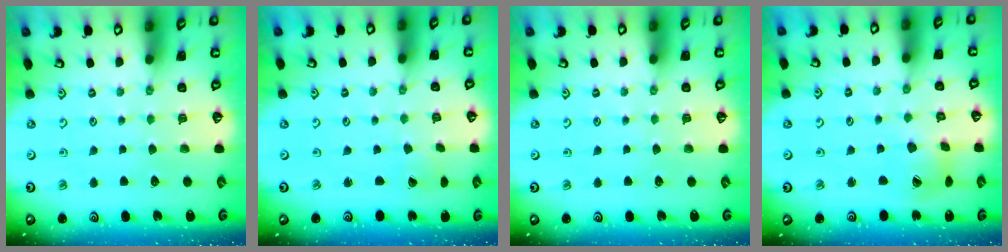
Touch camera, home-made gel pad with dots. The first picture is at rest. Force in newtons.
{"total": 0.0}
{"total": 0.0}
{"total": 6.4, "press": 6.3, "slide": 0.8}